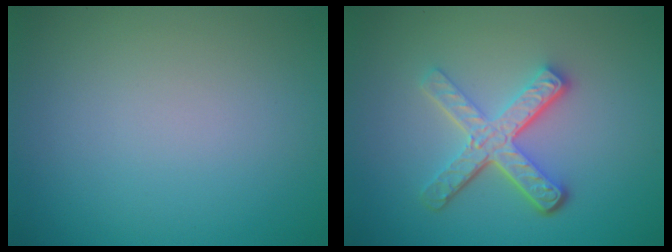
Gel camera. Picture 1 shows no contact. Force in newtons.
{"total": 5.1, "press": 3.5, "slide": 3.7}